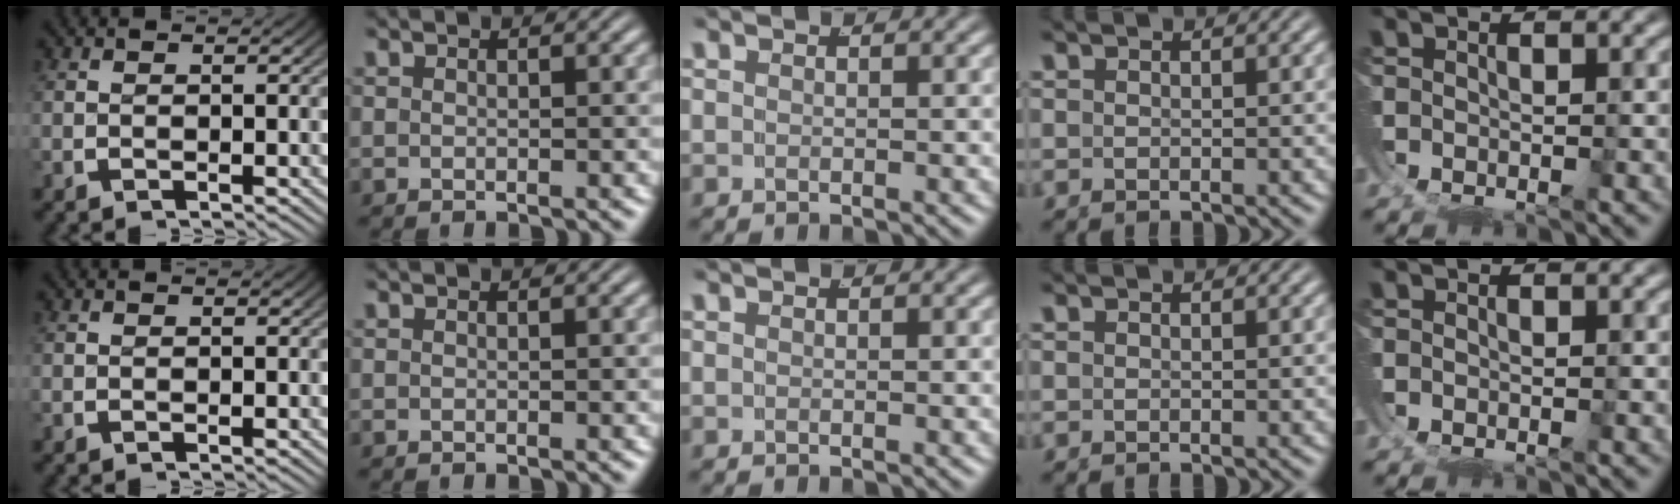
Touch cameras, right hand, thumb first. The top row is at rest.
{}